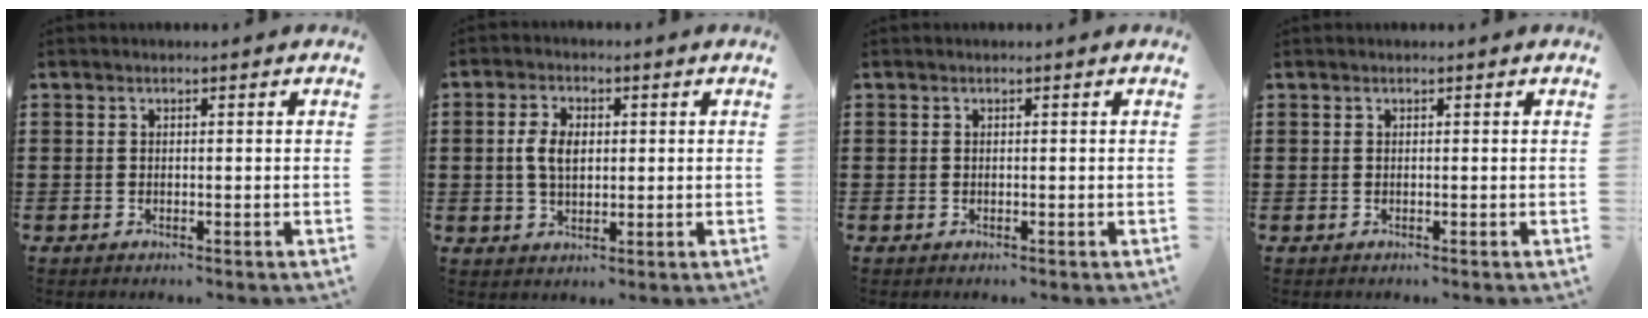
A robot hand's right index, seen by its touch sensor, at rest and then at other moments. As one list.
[{"total": 4.6, "force": [0.3, 2.8, 3.6], "torque": [-0.083, 0.009, 0.002]}, {"total": 0.0}, {"total": 0.0}]